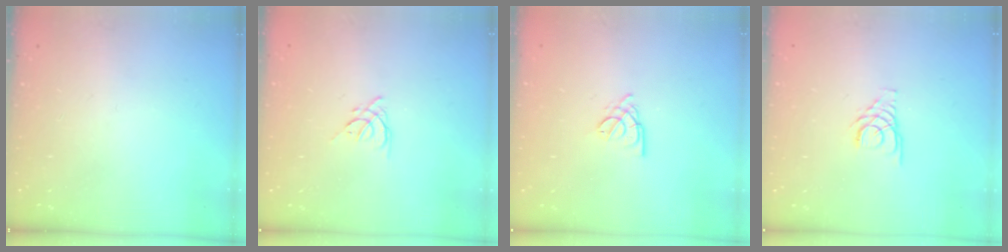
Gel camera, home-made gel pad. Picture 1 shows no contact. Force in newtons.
{"total": 3.4, "press": 3.3, "slide": 0.7}
{"total": 2.3, "press": 2.3, "slide": 0.5}
{"total": 3.6, "press": 3.6, "slide": 0.4}